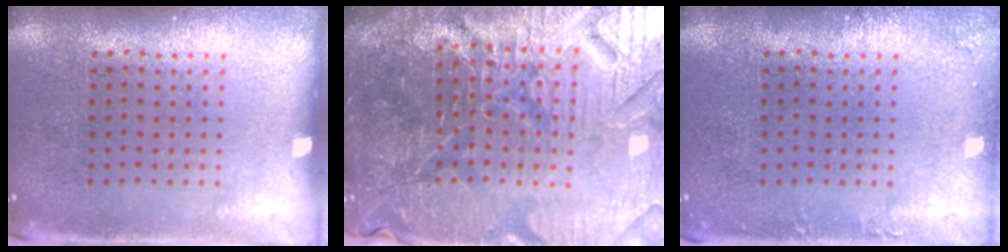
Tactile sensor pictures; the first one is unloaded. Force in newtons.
{"total": 6.5, "press": 5.9, "slide": 2.8}
{"total": 1.0, "press": 1.0, "slide": 0.2}